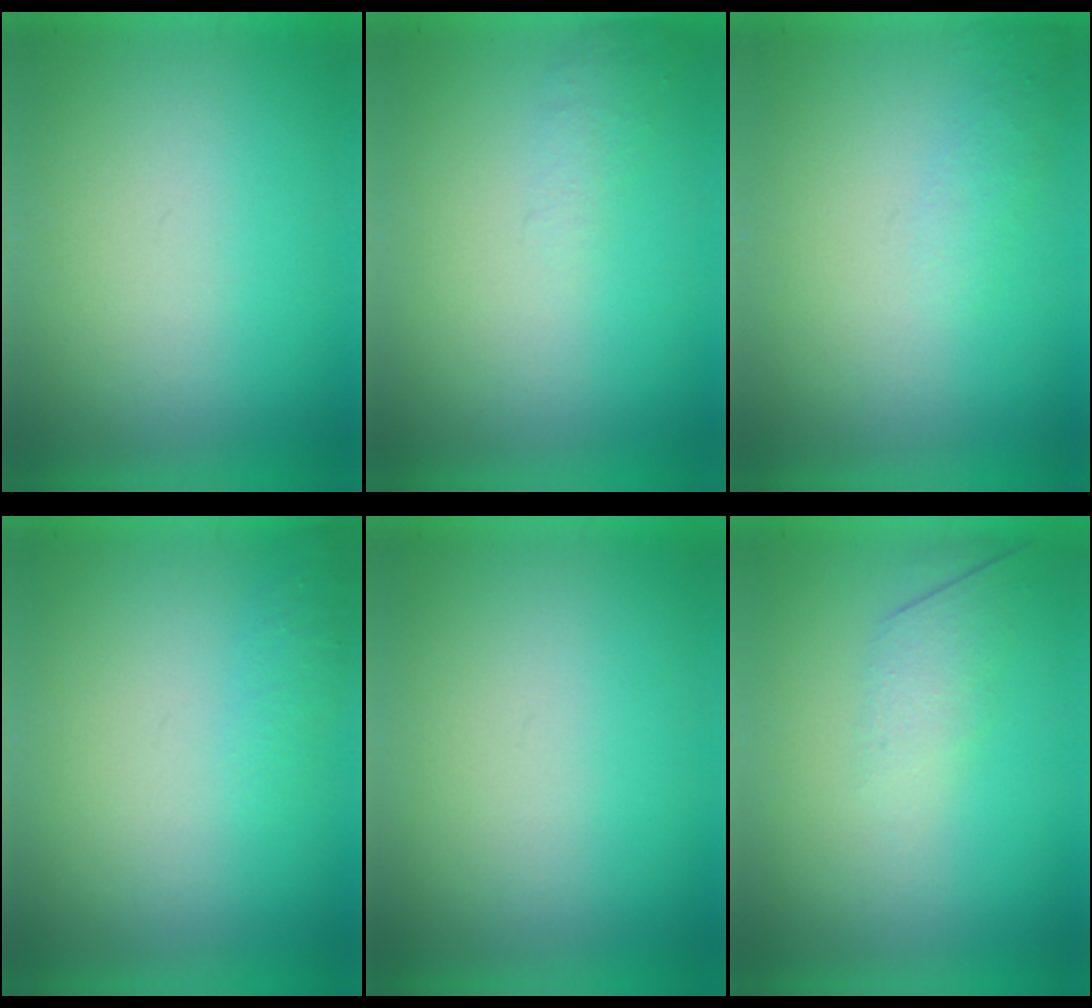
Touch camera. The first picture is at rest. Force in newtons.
{"total": 1.1}
{"total": 1.3}
{"total": 1.1}
{"total": 0.0}
{"total": 2.6}